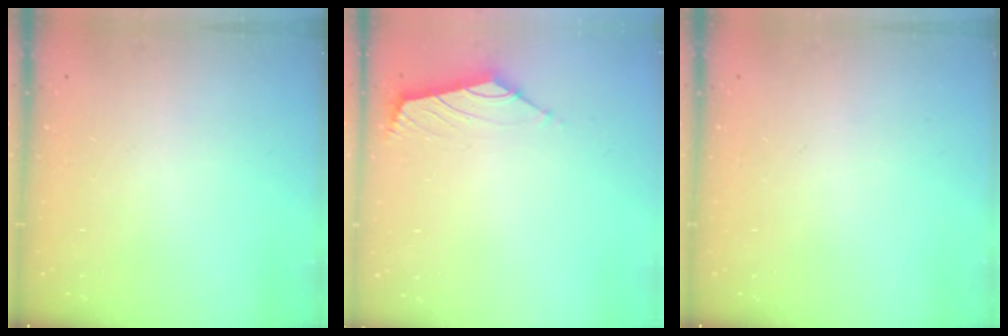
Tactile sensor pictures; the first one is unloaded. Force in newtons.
{"total": 1.8, "press": 1.6, "slide": 0.7}
{"total": 0.0}